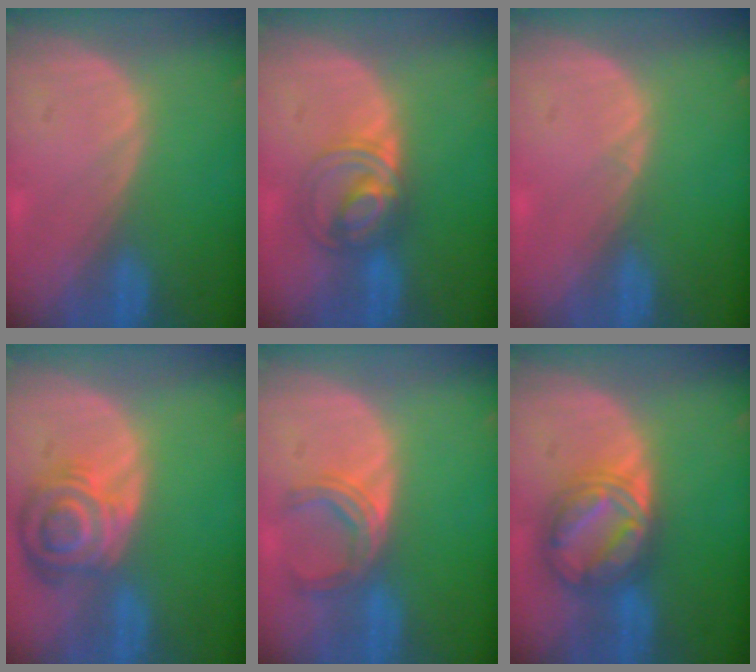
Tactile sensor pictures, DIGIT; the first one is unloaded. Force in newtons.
{"total": 5.8, "press": 5.8, "slide": 0.3}
{"total": 0.5, "press": 0.4, "slide": 0.4}
{"total": 8.4, "press": 7.4, "slide": 3.9}
{"total": 4.9, "press": 4.6, "slide": 1.6}
{"total": 8.0, "press": 8.0, "slide": 0.6}